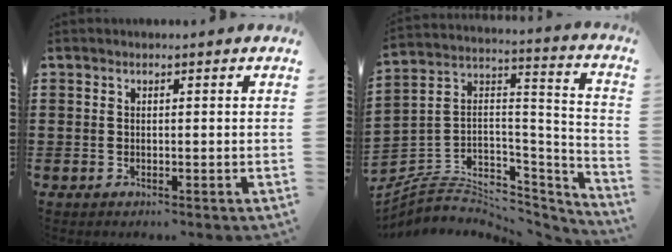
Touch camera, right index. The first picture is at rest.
{"total": 4.9, "force": [-2.8, 3.5, 1.9], "torque": [-0.054, -0.013, -0.056]}